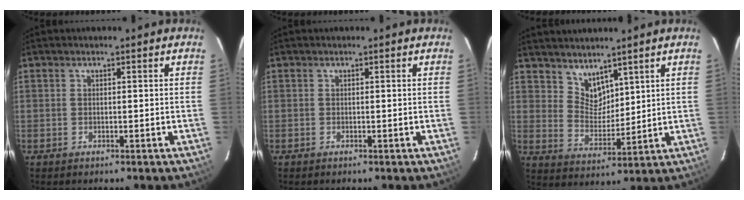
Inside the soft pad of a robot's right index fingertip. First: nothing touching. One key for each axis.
{"total": 0.0}
{"total": 6.0, "fx": 4.9, "fy": 3.0, "fz": 1.7, "tx": -0.021, "ty": -0.002, "tz": 0.100}